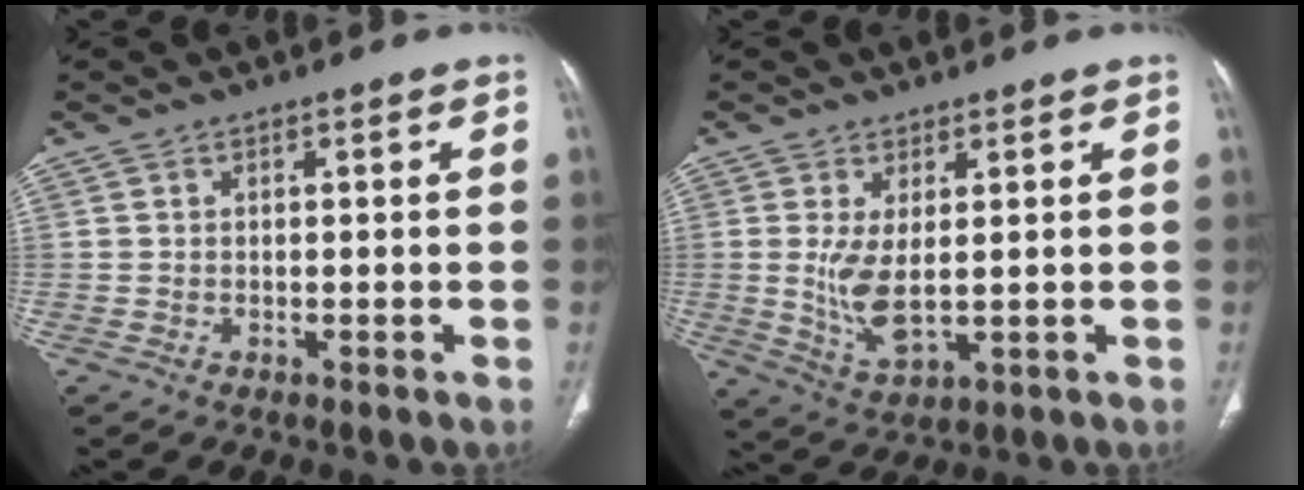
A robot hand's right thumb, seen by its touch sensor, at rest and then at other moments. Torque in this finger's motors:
{"motor_torque": [-0.68, 0.40, 0.41, 0.85, 0.07]}